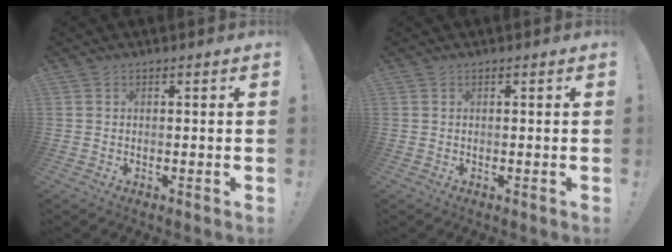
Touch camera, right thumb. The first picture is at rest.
{"total": 0.0}